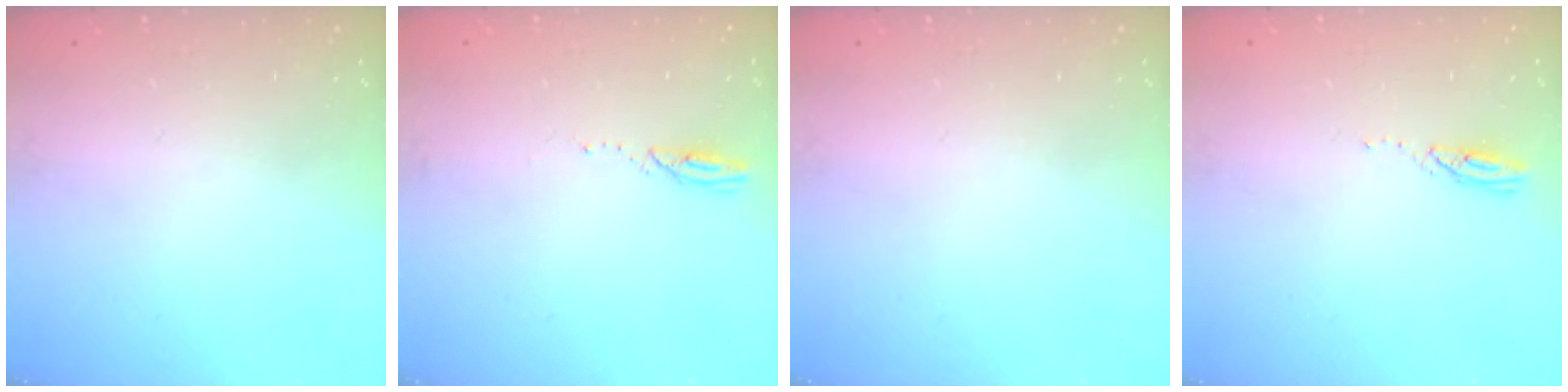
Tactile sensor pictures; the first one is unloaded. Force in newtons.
{"total": 2.4, "press": 2.4, "slide": 0.3}
{"total": 0.0}
{"total": 3.0, "press": 3.0, "slide": 0.2}